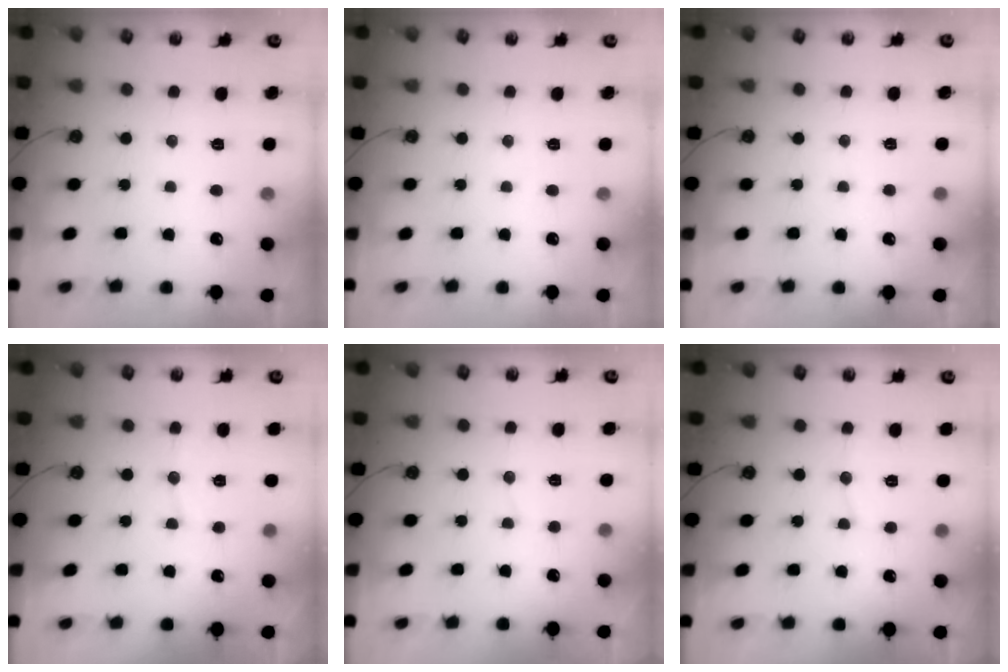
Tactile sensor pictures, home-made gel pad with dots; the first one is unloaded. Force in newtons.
{"total": 0.0}
{"total": 1.9, "press": 1.9, "slide": 0.2}
{"total": 6.1, "press": 6.1, "slide": 0.3}
{"total": 4.1, "press": 3.8, "slide": 1.7}
{"total": 4.1, "press": 4.1, "slide": 0.5}